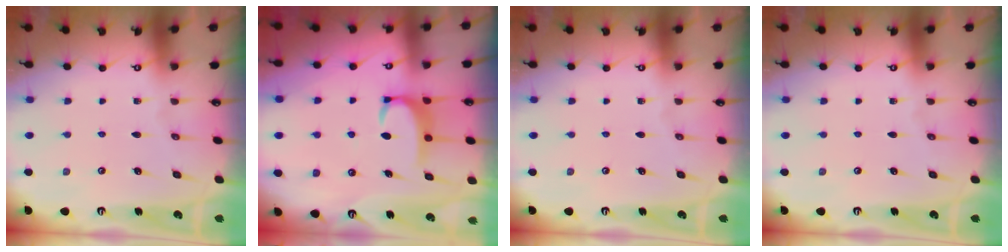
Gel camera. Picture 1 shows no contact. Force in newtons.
{"total": 3.1, "press": 3.1, "slide": 0.3}
{"total": 0.0}
{"total": 0.0}